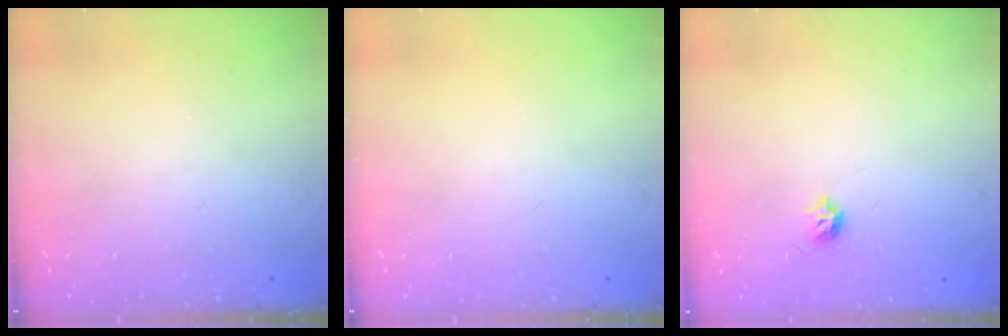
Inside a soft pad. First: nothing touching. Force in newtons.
{"total": 0.0}
{"total": 3.7, "press": 3.6, "slide": 0.9}